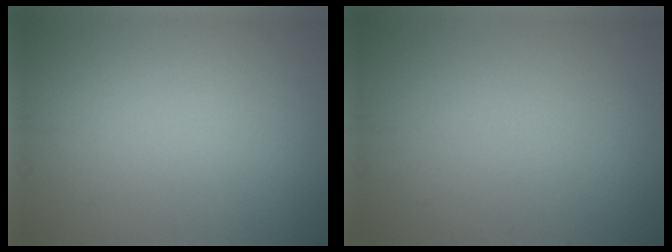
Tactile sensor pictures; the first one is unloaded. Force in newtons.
{"total": 0.0}